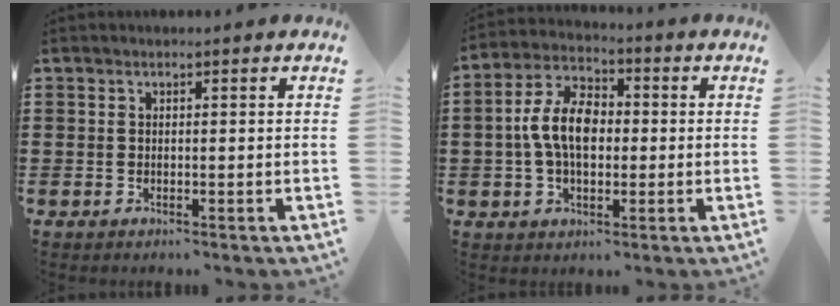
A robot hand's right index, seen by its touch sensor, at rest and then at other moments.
{"total": 8.4, "force": [0.0, 4.9, 6.8], "torque": [-0.158, 0.007, -0.008]}